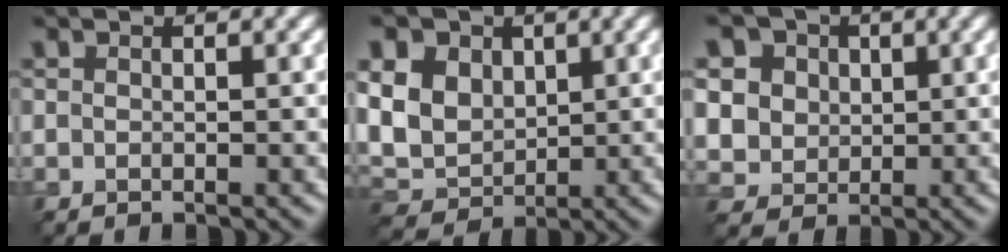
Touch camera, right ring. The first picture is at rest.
{"total": 9.1, "force": [2.7, 7.1, 5.1], "torque": [-0.118, 0.021, 0.039]}
{"total": 8.5, "force": [3.2, 7.0, 3.6], "torque": [-0.091, 0.023, 0.043]}